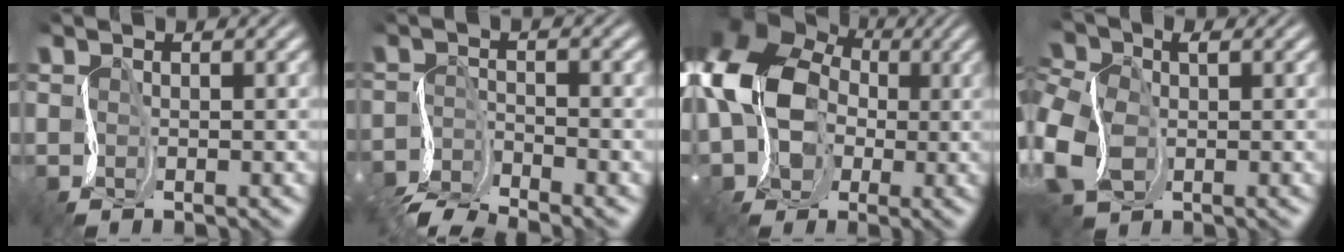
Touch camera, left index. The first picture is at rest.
{"total": 5.0, "force": [-4.3, 1.2, 2.2], "torque": [-0.043, -0.008, -0.083]}
{"total": 12.9, "force": [0.9, 10.8, 6.9], "torque": [-0.136, 0.005, -0.015]}
{"total": 8.2, "force": [-0.3, 6.0, 5.6], "torque": [-0.149, -0.010, 0.001]}